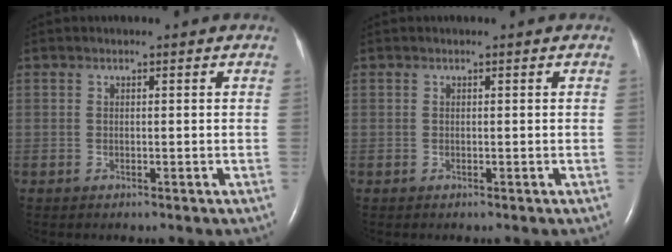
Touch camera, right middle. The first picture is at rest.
{"total": 0.0}